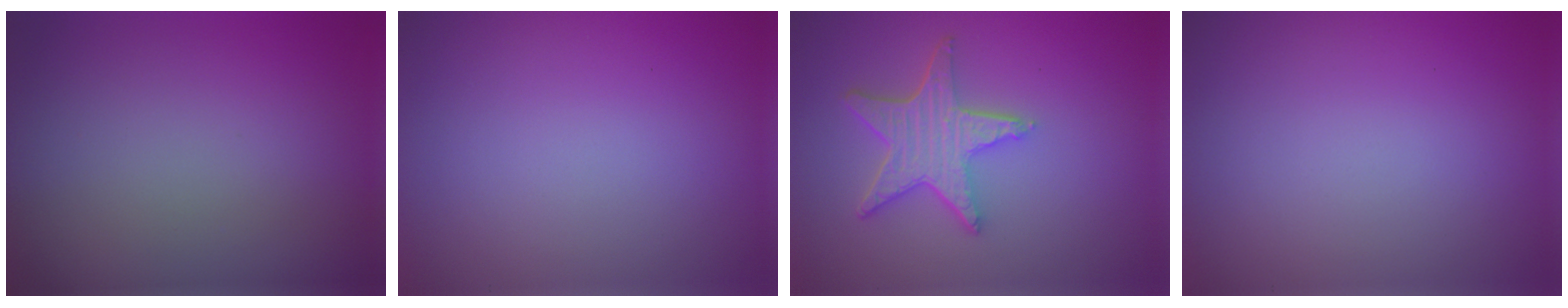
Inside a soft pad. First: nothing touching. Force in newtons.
{"total": 0.0}
{"total": 5.1, "press": 4.0, "slide": 3.1}
{"total": 0.0}